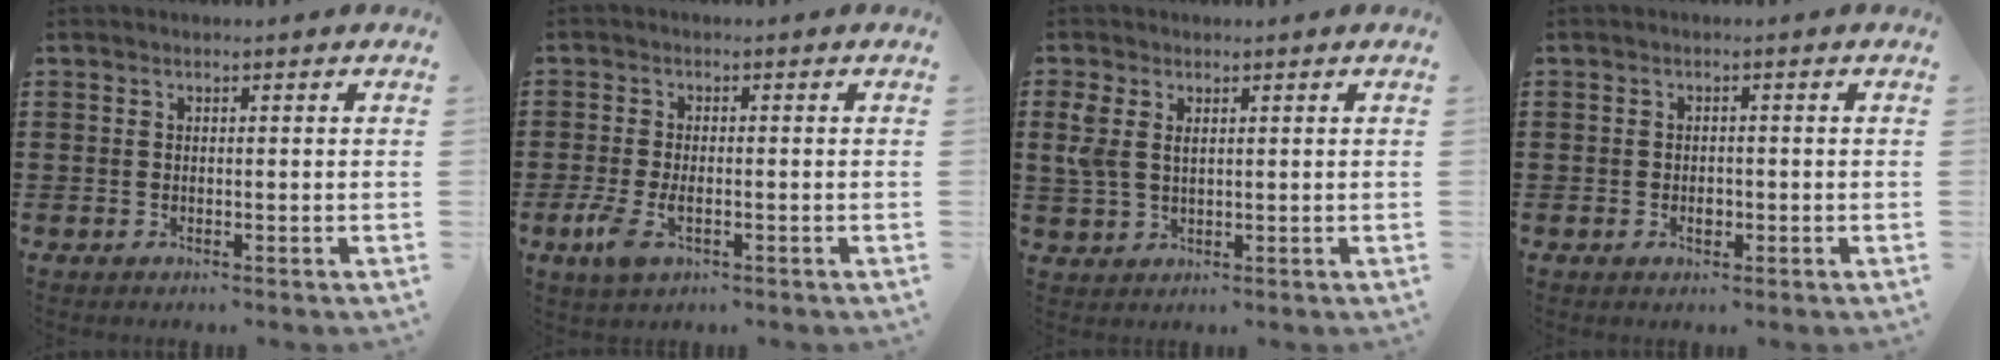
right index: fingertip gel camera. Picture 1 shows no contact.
{"total": 3.5, "force": [-1.4, 1.5, 2.9], "torque": [-0.069, -0.006, -0.030]}
{"total": 3.5, "force": [1.4, 2.0, 2.4], "torque": [-0.061, 0.004, 0.023]}
{"total": 1.6, "force": [-0.5, 0.9, 1.3], "torque": [-0.025, 0.002, -0.009]}